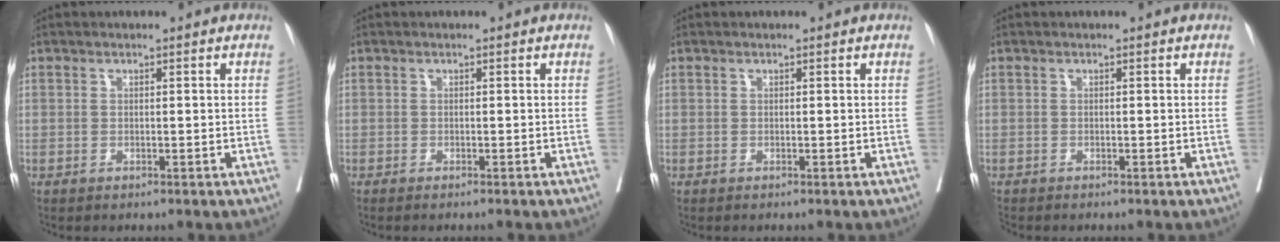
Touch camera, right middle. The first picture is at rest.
{"total": 2.2, "force": [-1.9, -0.3, 1.1], "torque": [-0.011, 0.004, -0.023]}
{"total": 0.0}
{"total": 0.6, "force": [-0.6, 0.2, 0.1], "torque": [-0.005, -0.002, -0.015]}